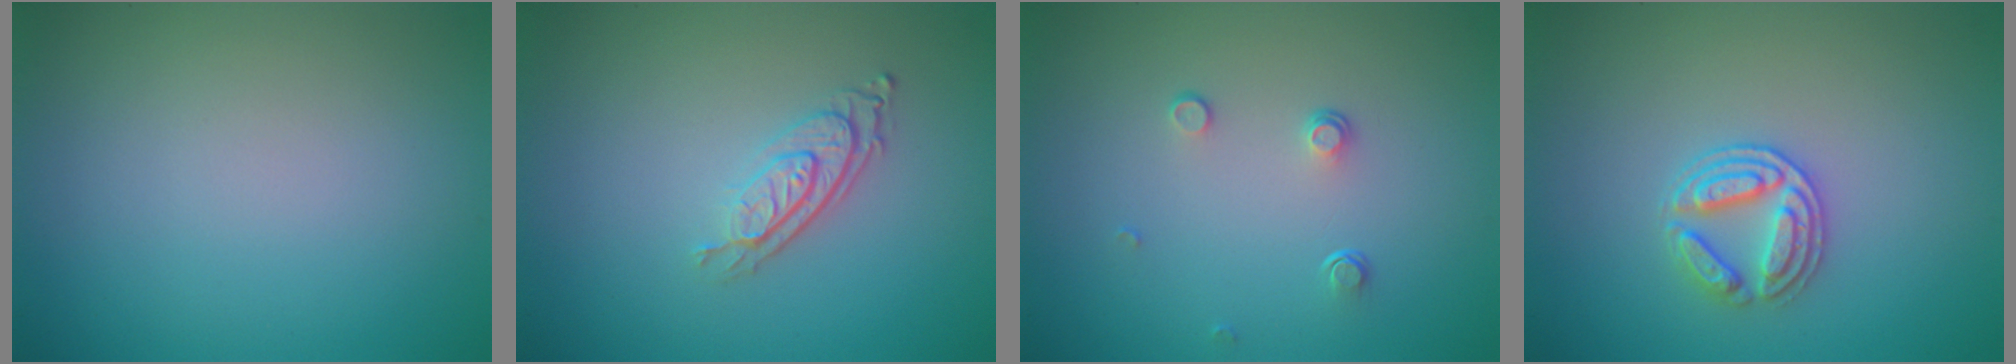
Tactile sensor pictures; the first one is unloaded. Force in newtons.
{"total": 2.9, "press": 2.1, "slide": 2.1}
{"total": 1.0, "press": 0.7, "slide": 0.8}
{"total": 2.9, "press": 2.7, "slide": 1.0}